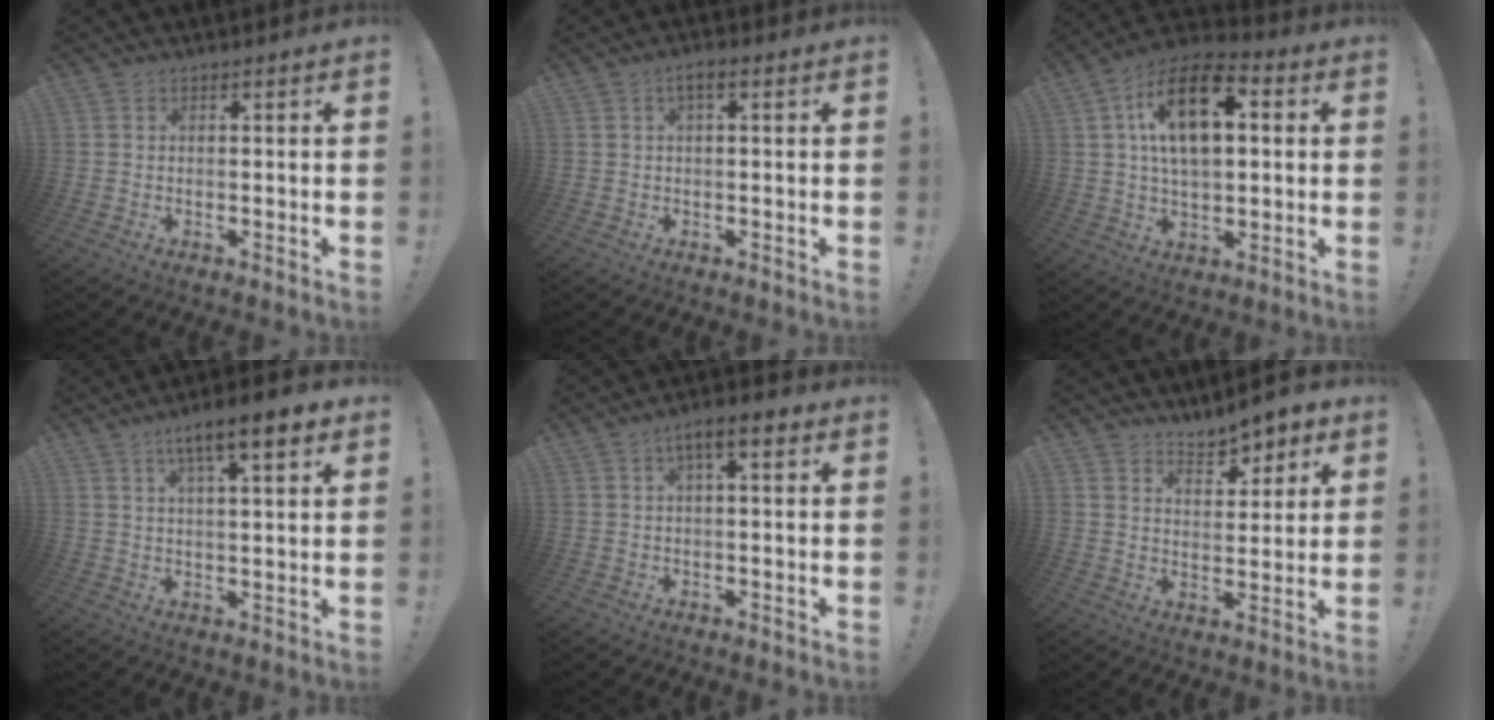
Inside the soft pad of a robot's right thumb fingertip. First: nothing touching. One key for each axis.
{"total": 2.5, "fx": 0.3, "fy": 0.6, "fz": 2.4, "tx": -0.040, "ty": 0.005, "tz": 0.002}
{"total": 18.2, "fx": 4.2, "fy": 10.3, "fz": 14.5, "tx": -0.245, "ty": 0.003, "tz": 0.068}
{"total": 10.4, "fx": 5.8, "fy": 2.2, "fz": 8.3, "tx": -0.127, "ty": -0.021, "tz": 0.092}
{"total": 6.3, "fx": 2.1, "fy": 2.0, "fz": 5.6, "tx": -0.078, "ty": -0.005, "tz": 0.029}
{"total": 7.1, "fx": 6.0, "fy": 2.7, "fz": 2.8, "tx": -0.023, "ty": -0.048, "tz": 0.104}